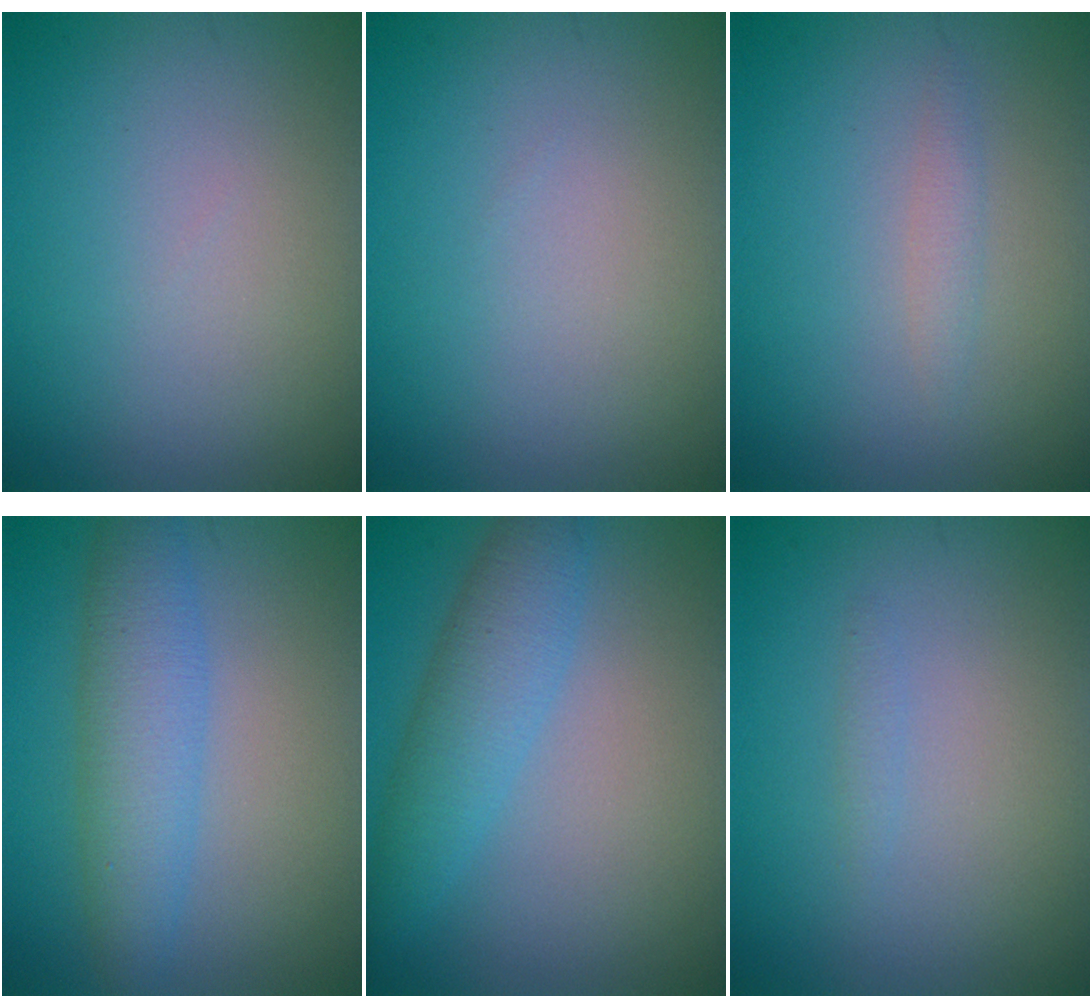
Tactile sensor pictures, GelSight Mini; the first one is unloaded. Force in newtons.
{"total": 0.0}
{"total": 1.1, "press": 1.1, "slide": 0.1}
{"total": 4.5, "press": 4.5, "slide": 0.2}
{"total": 4.0, "press": 4.0, "slide": 0.1}
{"total": 0.6, "press": 0.6, "slide": 0.1}